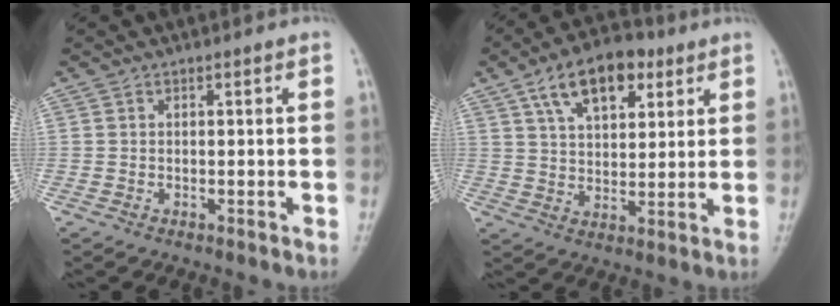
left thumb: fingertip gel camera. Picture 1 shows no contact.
{"total": 13.0, "force": [6.4, 6.9, 9.0], "torque": [-0.123, -0.009, 0.104]}